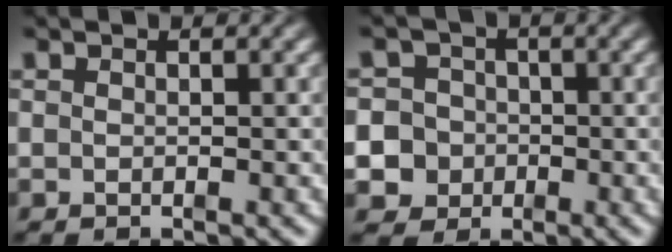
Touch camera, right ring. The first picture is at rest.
{"total": 9.7, "force": [-2.4, 9.1, 2.6], "torque": [-0.075, -0.044, -0.037]}